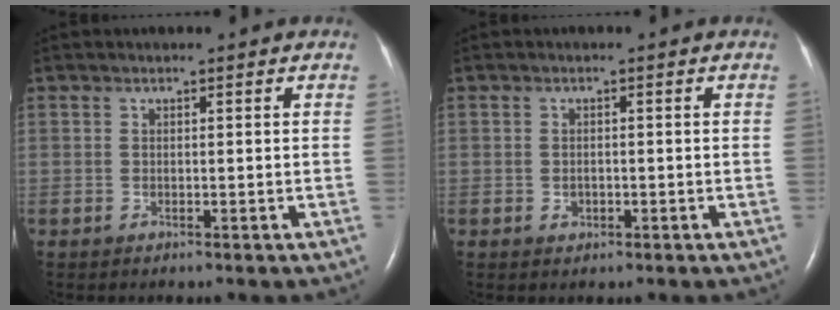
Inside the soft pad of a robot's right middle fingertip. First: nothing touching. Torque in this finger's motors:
{"motor_torque": [-0.25, -0.07, 0.00, -0.01]}